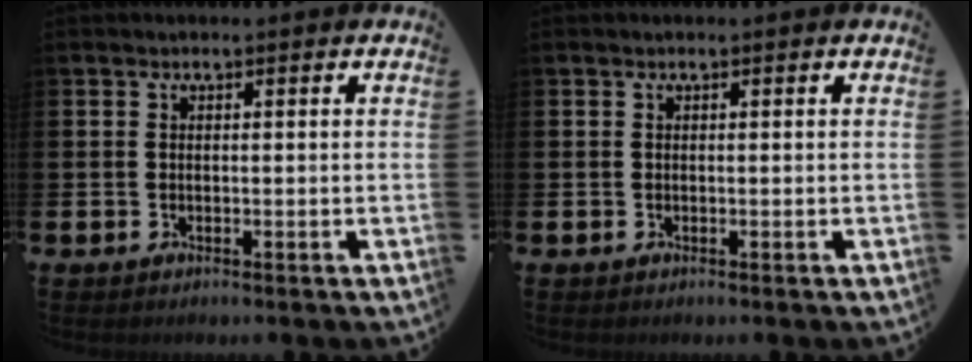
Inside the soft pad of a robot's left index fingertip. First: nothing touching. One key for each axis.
{"total": 0.0}